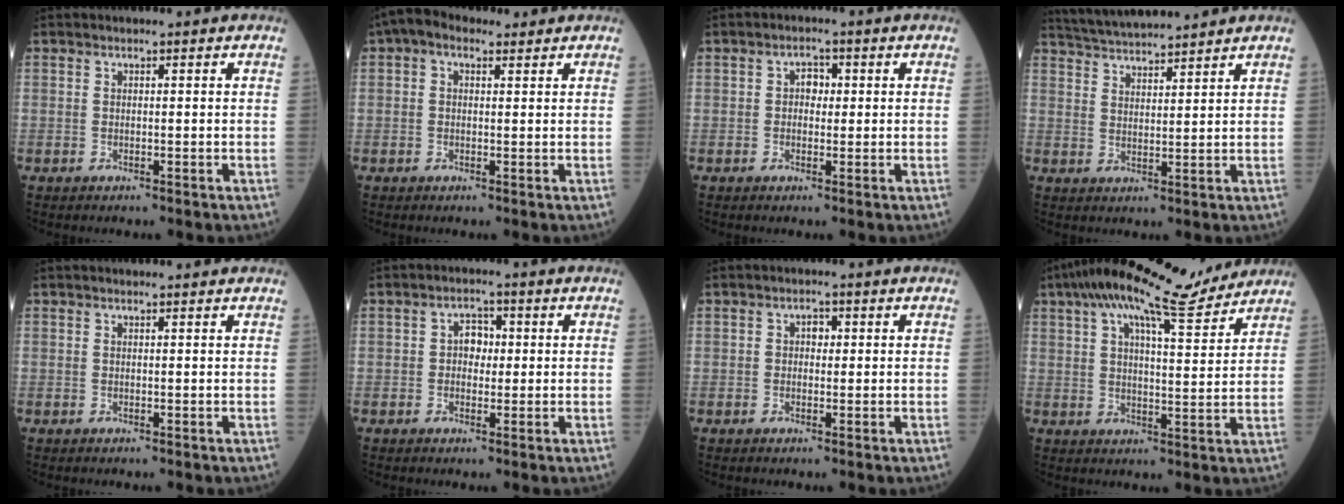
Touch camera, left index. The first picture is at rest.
{"total": 4.1, "force": [2.3, 2.4, 2.4], "torque": [-0.052, 0.034, 0.040]}
{"total": 2.3, "force": [0.3, 1.6, 1.7], "torque": [-0.025, 0.011, 0.002]}
{"total": 9.7, "force": [9.2, 0.0, 3.1], "torque": [-0.065, 0.027, 0.155]}
{"total": 1.3, "force": [1.2, 0.0, 0.5], "torque": [-0.009, 0.008, 0.016]}
{"total": 3.1, "force": [0.3, 2.2, 2.2], "torque": [-0.033, 0.013, 0.003]}
{"total": 1.7, "force": [0.3, 1.2, 1.2], "torque": [-0.018, 0.008, 0.003]}
{"total": 15.0, "force": [12.5, 1.9, 8.0], "torque": [-0.144, 0.027, 0.186]}